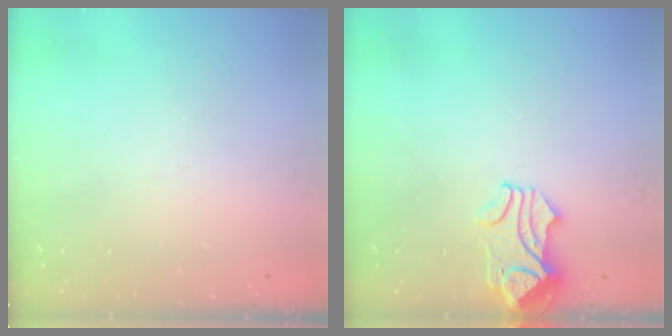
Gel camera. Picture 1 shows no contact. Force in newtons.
{"total": 2.1, "press": 1.8, "slide": 1.0}